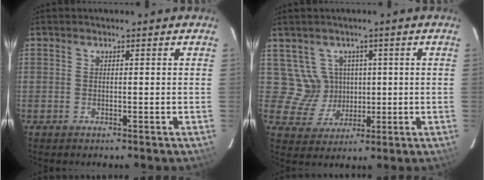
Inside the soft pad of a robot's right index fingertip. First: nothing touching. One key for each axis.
{"total": 6.1, "fx": 1.2, "fy": 5.9, "fz": 0.8, "tx": -0.022, "ty": 0.015, "tz": 0.038}